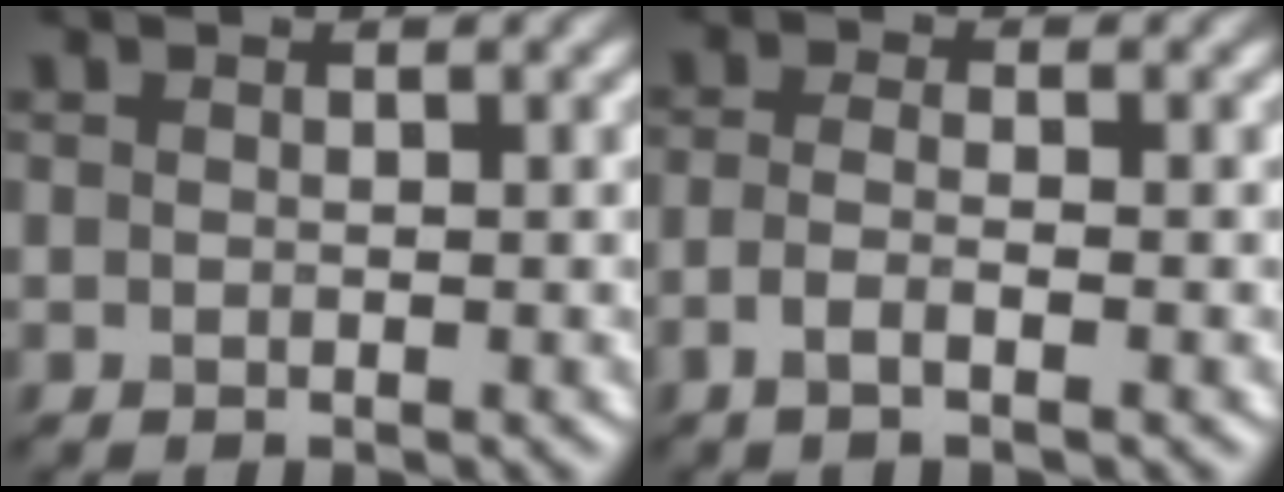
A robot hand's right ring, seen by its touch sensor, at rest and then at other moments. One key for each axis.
{"total": 2.3, "fx": -1.0, "fy": 0.7, "fz": 1.9, "tx": -0.039, "ty": -0.003, "tz": -0.026}